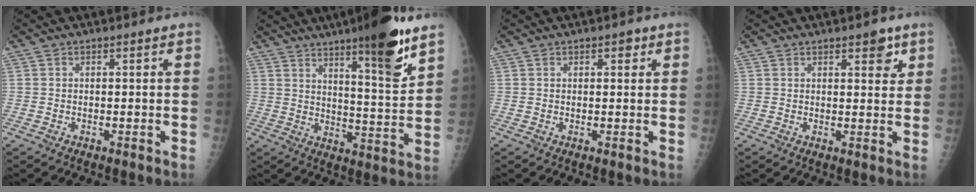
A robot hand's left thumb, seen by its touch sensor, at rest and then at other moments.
{"total": 15.5, "force": [9.9, 2.5, 11.7], "torque": [-0.154, -0.067, 0.151]}
{"total": 1.6, "force": [0.8, 0.9, 1.0], "torque": [-0.002, -0.001, 0.008]}
{"total": 4.0, "force": [2.3, 1.8, 2.8], "torque": [-0.016, -0.010, 0.026]}